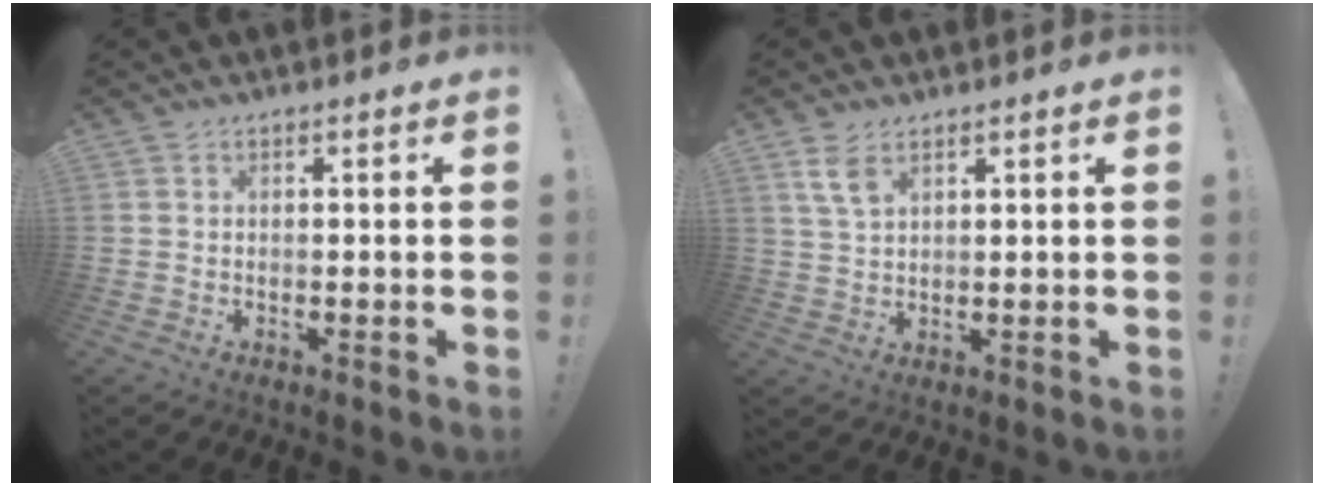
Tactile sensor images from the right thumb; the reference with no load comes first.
{"total": 5.1, "force": [3.0, 2.2, 3.4], "torque": [-0.056, -0.013, 0.056]}